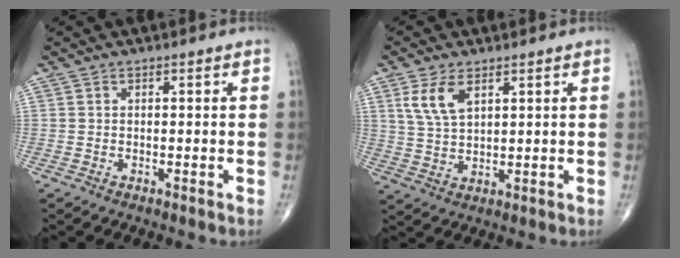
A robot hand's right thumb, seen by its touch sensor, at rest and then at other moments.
{"total": 6.6, "force": [3.1, 3.2, 4.9], "torque": [-0.095, -0.009, 0.071]}